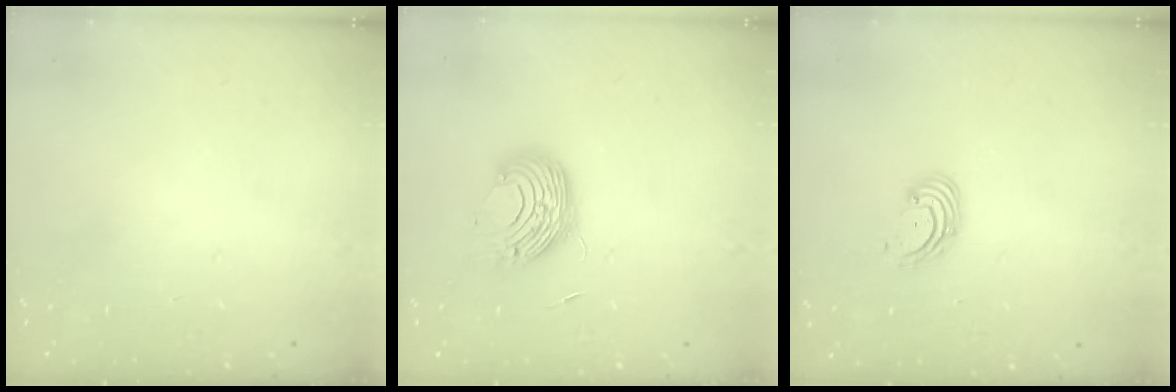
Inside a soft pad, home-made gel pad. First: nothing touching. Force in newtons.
{"total": 9.4, "press": 9.4, "slide": 0.3}
{"total": 2.9, "press": 2.9, "slide": 0.3}